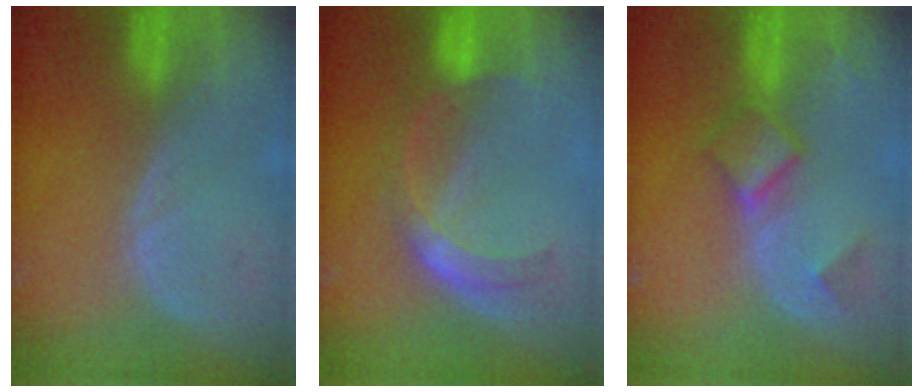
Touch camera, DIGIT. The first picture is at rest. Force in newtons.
{"total": 5.8, "press": 5.0, "slide": 2.8}
{"total": 4.9, "press": 4.7, "slide": 1.4}